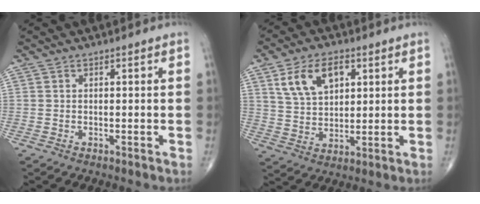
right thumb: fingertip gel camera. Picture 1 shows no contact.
{"total": 10.3, "force": [4.3, 6.3, 6.9], "torque": [-0.105, -0.009, 0.083]}